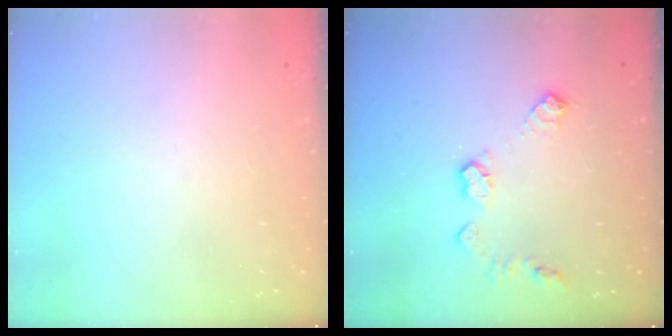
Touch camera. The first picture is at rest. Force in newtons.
{"total": 8.8, "press": 8.8, "slide": 0.3}